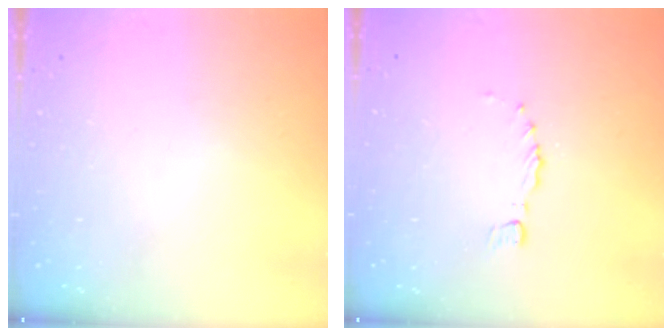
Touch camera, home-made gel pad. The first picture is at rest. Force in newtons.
{"total": 0.0}